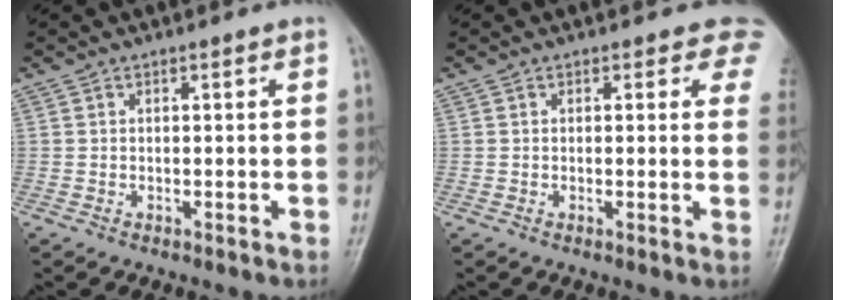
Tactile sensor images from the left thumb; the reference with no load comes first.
{"total": 4.4, "force": [2.9, 2.3, 2.4], "torque": [0.008, -0.009, 0.016]}